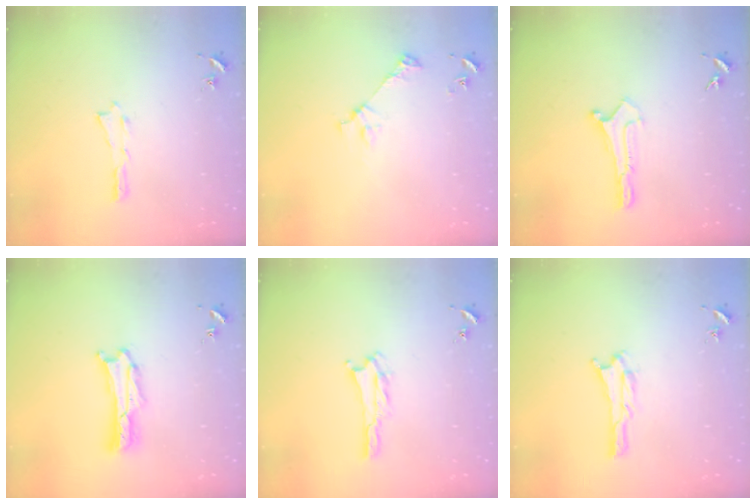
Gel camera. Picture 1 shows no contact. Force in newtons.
{"total": 3.6, "press": 3.6, "slide": 0.4}
{"total": 0.0}
{"total": 1.4, "press": 1.4, "slide": 0.0}
{"total": 2.1, "press": 2.1, "slide": 0.3}
{"total": 0.6, "press": 0.6, "slide": 0.1}